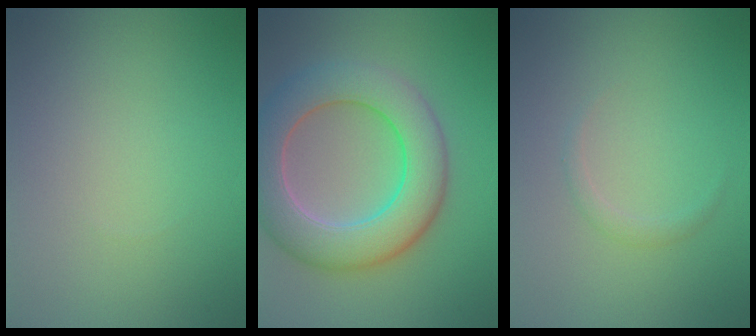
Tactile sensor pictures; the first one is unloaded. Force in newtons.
{"total": 8.6, "press": 8.6, "slide": 0.5}
{"total": 0.9, "press": 0.9, "slide": 0.1}